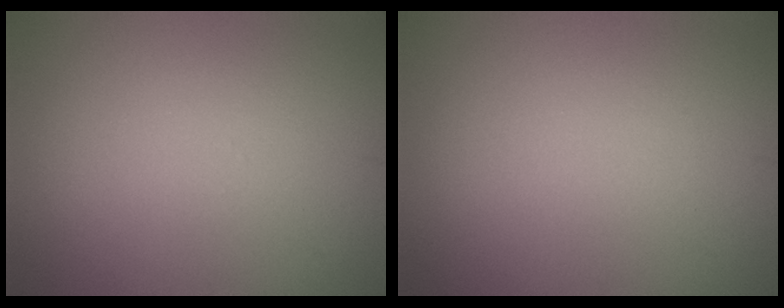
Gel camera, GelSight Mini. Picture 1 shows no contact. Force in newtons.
{"total": 0.0}